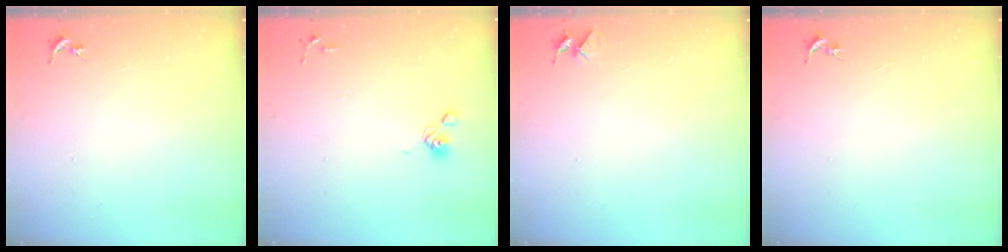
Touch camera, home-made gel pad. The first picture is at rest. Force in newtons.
{"total": 6.3, "press": 6.0, "slide": 2.1}
{"total": 4.0, "press": 4.0, "slide": 0.3}
{"total": 0.0}